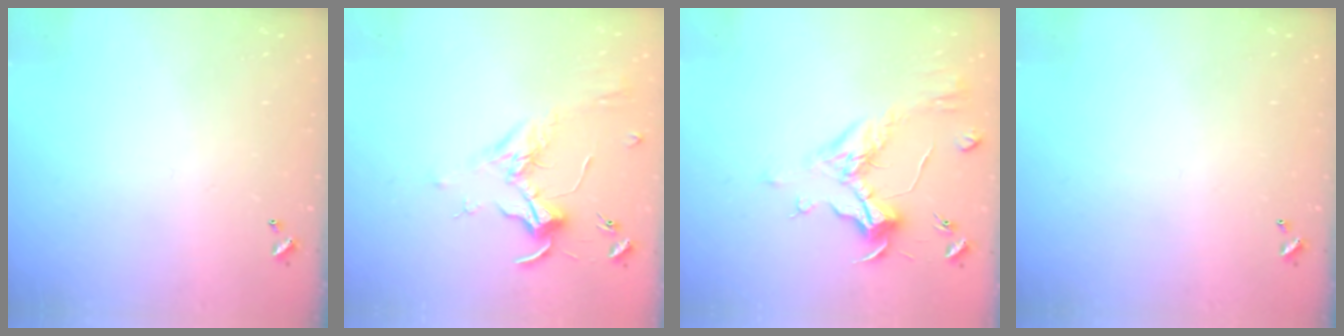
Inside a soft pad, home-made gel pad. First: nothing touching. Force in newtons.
{"total": 1.8, "press": 1.7, "slide": 0.7}
{"total": 1.0, "press": 0.2, "slide": 1.0}
{"total": 0.0}